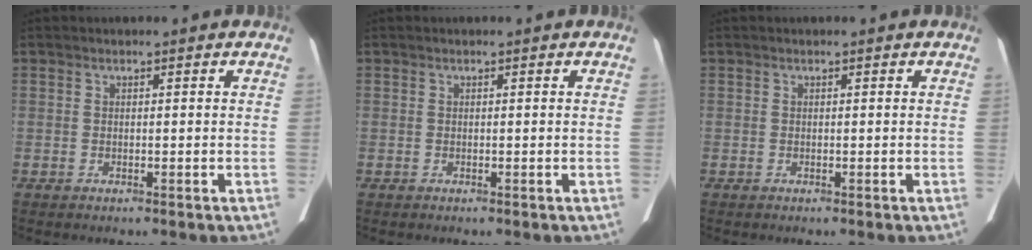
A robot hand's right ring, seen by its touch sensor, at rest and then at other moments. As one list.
[{"total": 0.0}, {"total": 0.0}]